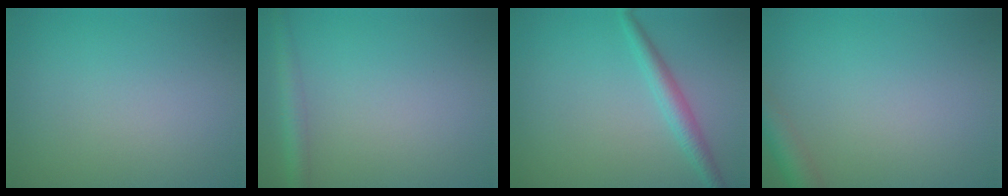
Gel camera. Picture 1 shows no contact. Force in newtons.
{"total": 2.2, "press": 2.2, "slide": 0.1}
{"total": 2.3, "press": 2.3, "slide": 0.1}
{"total": 2.7, "press": 2.7, "slide": 0.1}